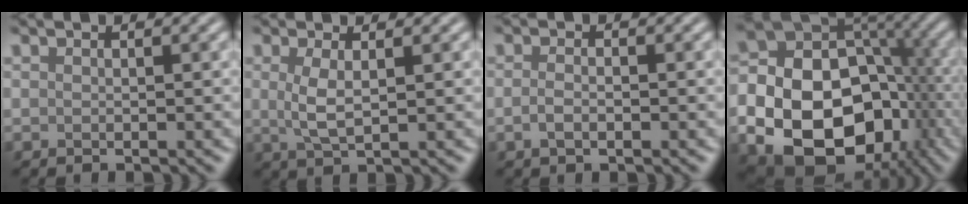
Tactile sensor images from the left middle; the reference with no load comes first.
{"total": 2.5, "force": [0.5, 0.8, 2.3], "torque": [-0.053, -0.002, 0.011]}
{"total": 1.4, "force": [-0.5, 0.6, 1.2], "torque": [-0.026, 0.000, -0.013]}
{"total": 19.2, "force": [-5.5, 14.5, 11.3], "torque": [-0.182, -0.037, -0.089]}